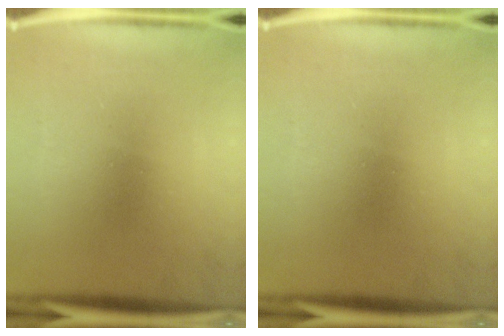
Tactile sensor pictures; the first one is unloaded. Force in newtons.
{"total": 0.0}